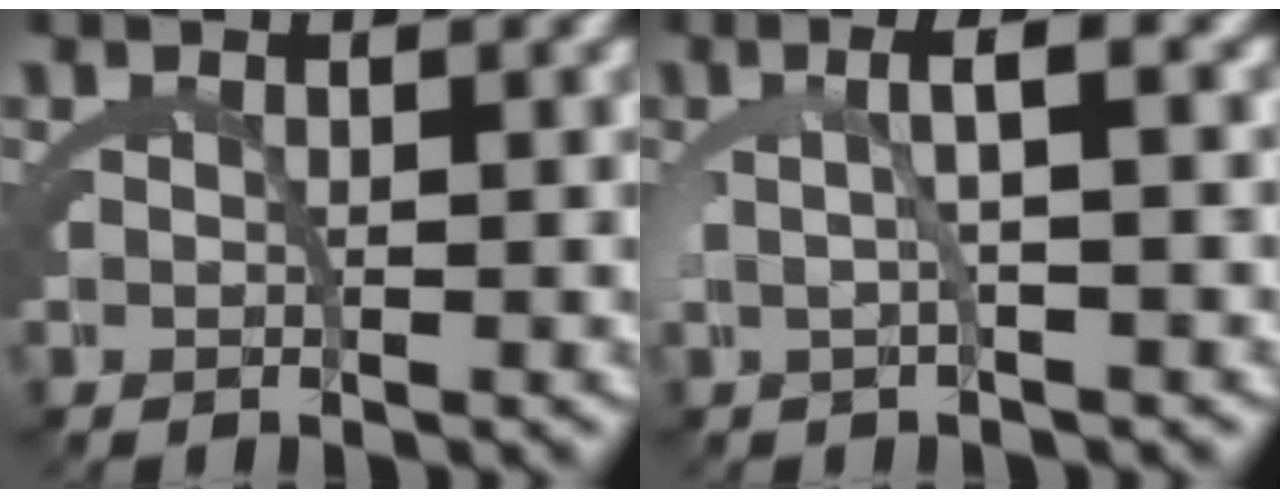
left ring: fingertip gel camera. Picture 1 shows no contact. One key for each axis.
{"total": 3.4, "fx": 0.7, "fy": 0.2, "fz": 3.3, "tx": -0.054, "ty": 0.014, "tz": 0.007}